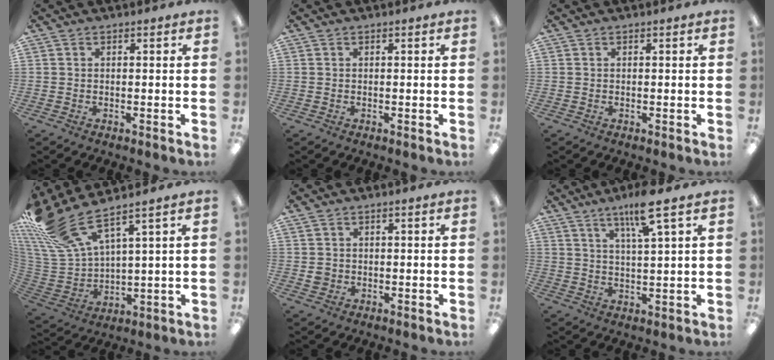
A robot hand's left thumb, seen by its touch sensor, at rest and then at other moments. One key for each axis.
{"total": 0.0}
{"total": 0.0}
{"total": 15.6, "fx": 11.7, "fy": 5.1, "fz": 9.0, "tx": -0.209, "ty": -0.075, "tz": 0.214}
{"total": 2.2, "fx": 0.4, "fy": 2.0, "fz": 0.8, "tx": -0.017, "ty": 0.004, "tz": 0.007}
{"total": 8.7, "fx": 5.5, "fy": 0.9, "fz": 6.7, "tx": -0.120, "ty": -0.016, "tz": 0.087}